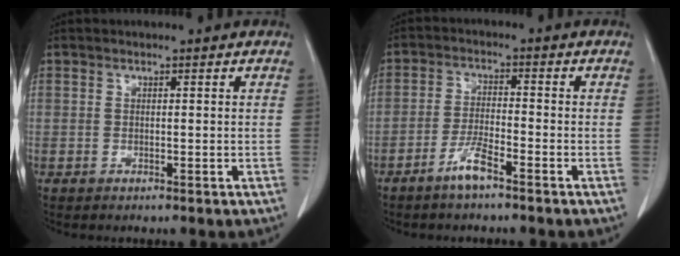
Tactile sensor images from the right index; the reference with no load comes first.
{"total": 4.5, "force": [-3.2, 0.4, 3.1], "torque": [-0.067, -0.002, -0.065]}